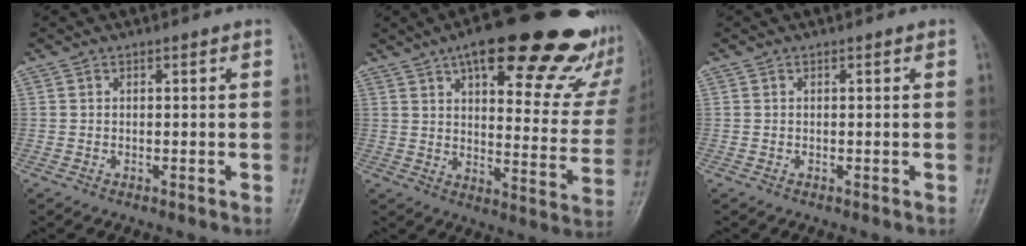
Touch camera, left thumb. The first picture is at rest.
{"total": 29.7, "force": [18.9, 9.7, 20.7], "torque": [-0.243, -0.056, 0.247]}
{"total": 0.0}